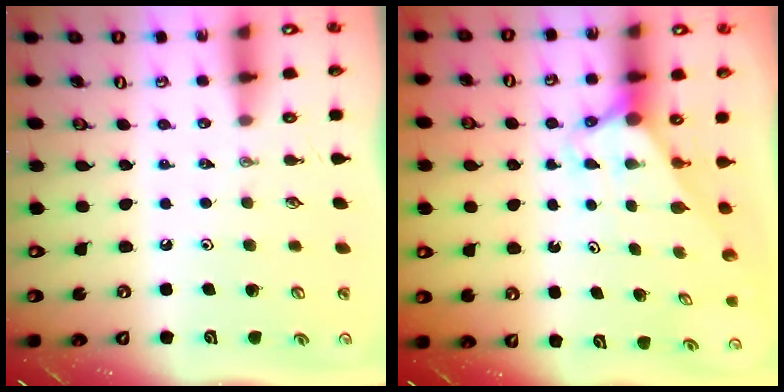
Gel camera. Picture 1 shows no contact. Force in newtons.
{"total": 2.9, "press": 2.9, "slide": 0.0}